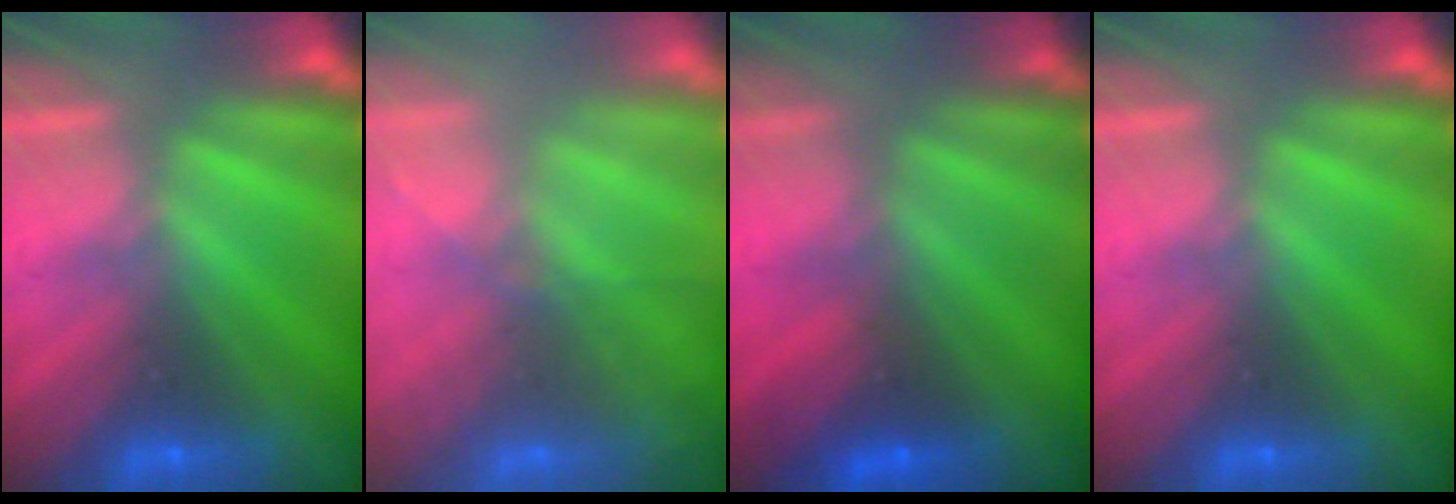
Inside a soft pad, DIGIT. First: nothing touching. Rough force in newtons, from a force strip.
{"total": 9.6}
{"total": 1.6}
{"total": 0.0}